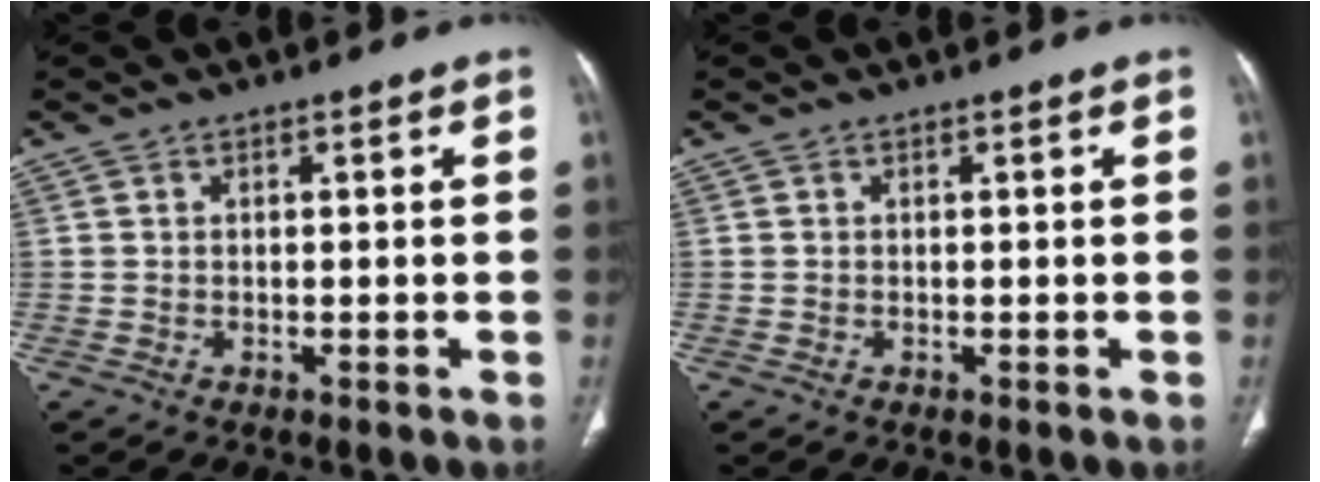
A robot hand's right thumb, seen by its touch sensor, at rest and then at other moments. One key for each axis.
{"total": 0.0}